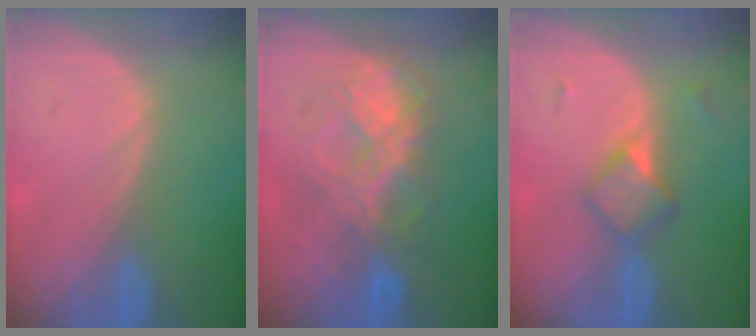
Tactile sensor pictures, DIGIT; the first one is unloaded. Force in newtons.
{"total": 7.8, "press": 7.3, "slide": 2.8}
{"total": 4.8, "press": 4.2, "slide": 2.2}